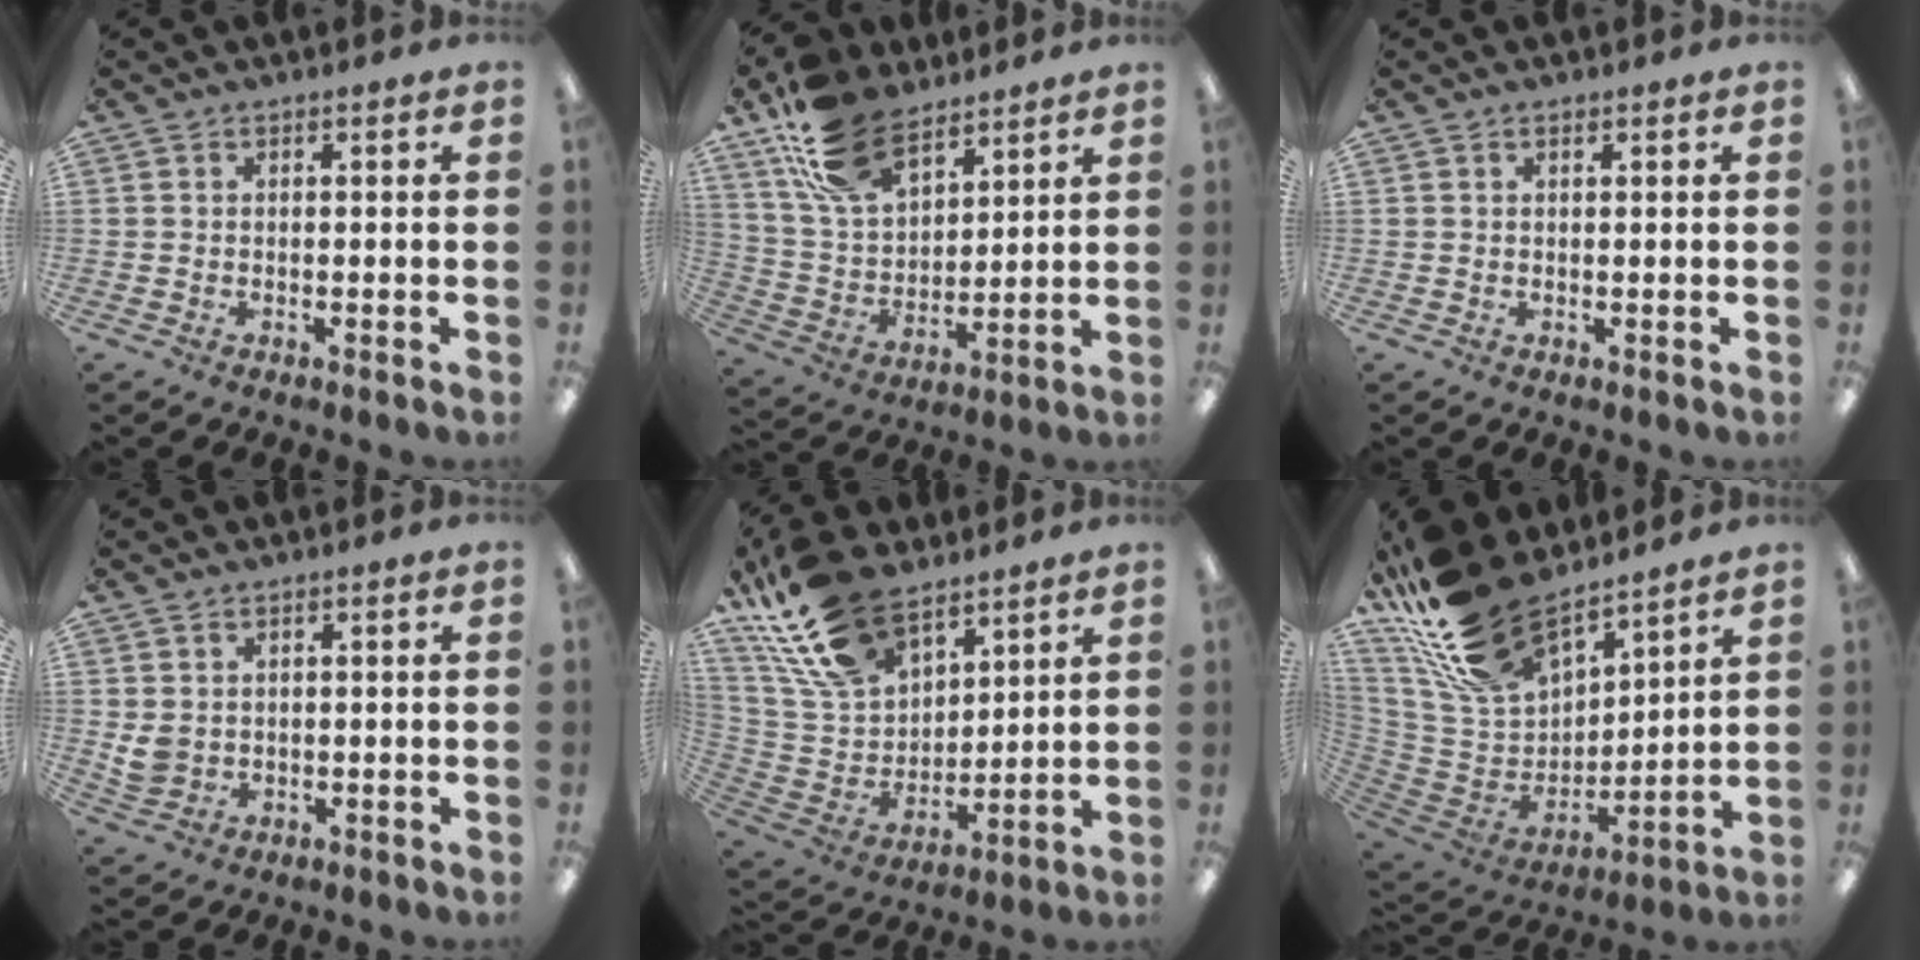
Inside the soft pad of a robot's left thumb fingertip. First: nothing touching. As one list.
[{"total": 17.7, "force": [11.9, 9.7, 9.0], "torque": [-0.186, -0.044, 0.226]}, {"total": 0.6, "force": [0.5, 0.2, 0.2], "torque": [-0.006, 0.001, 0.010]}, {"total": 3.9, "force": [1.3, 3.3, 1.7], "torque": [-0.034, -0.002, 0.025]}, {"total": 20.8, "force": [14.5, 10.9, 10.1], "torque": [-0.225, -0.066, 0.273]}, {"total": 22.4, "force": [17.9, 9.6, 9.5], "torque": [-0.203, -0.106, 0.330]}]